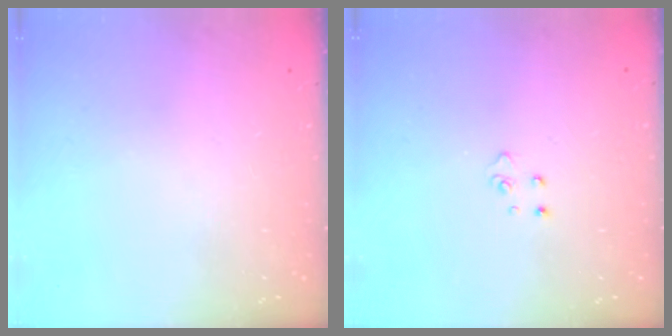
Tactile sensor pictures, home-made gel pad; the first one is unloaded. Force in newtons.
{"total": 3.2, "press": 3.2, "slide": 0.4}